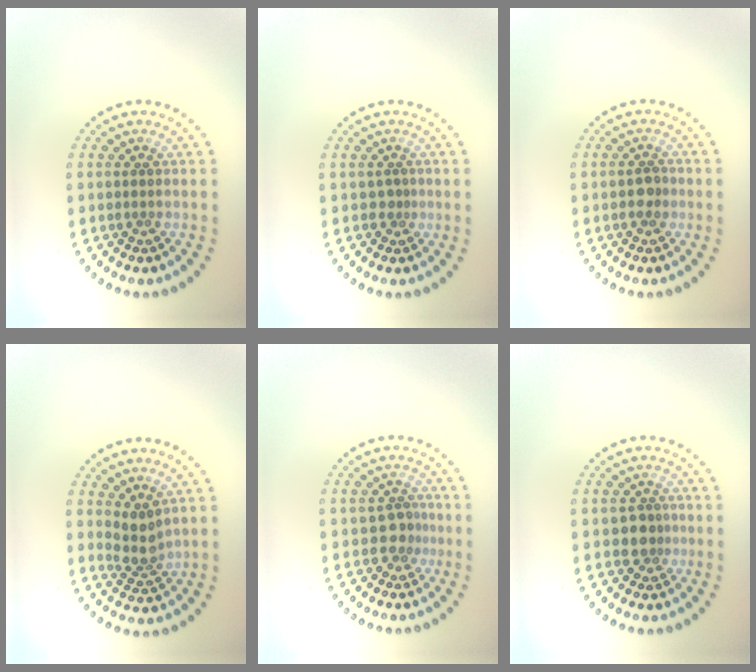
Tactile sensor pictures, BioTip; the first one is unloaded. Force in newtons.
{"total": 0.7, "press": 0.3, "slide": 0.7}
{"total": 1.6, "press": 1.6, "slide": 0.5}
{"total": 2.5, "press": 1.9, "slide": 1.6}
{"total": 2.1, "press": 1.6, "slide": 1.3}
{"total": 2.1, "press": 1.7, "slide": 1.2}